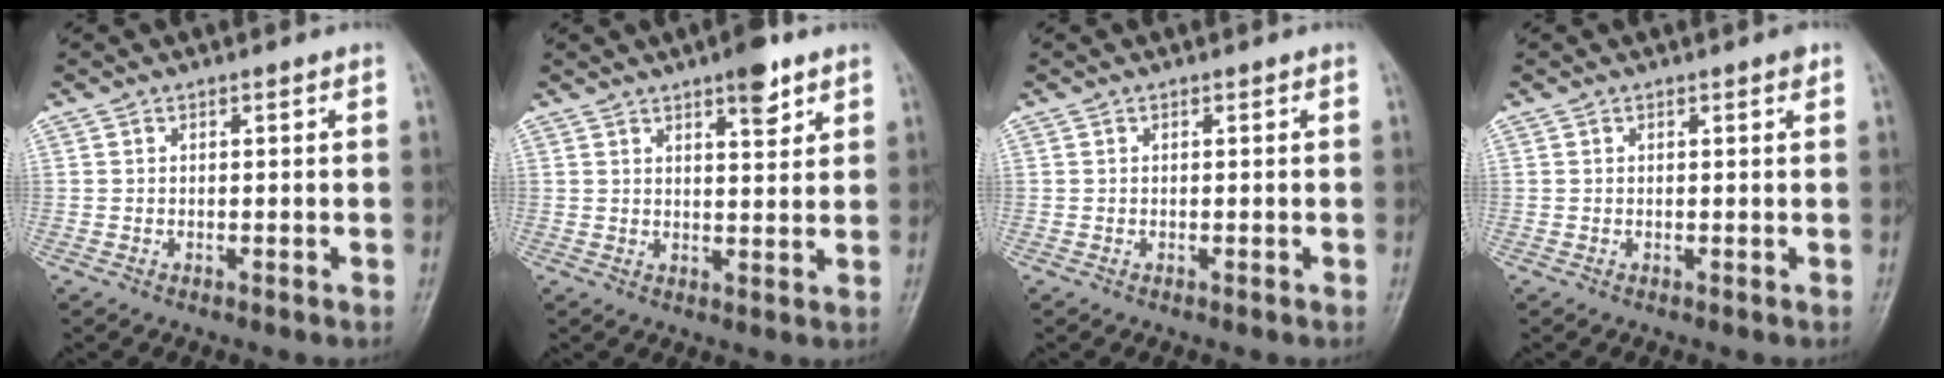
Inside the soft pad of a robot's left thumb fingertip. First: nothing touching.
{"total": 5.9, "force": [3.7, 1.9, 4.1], "torque": [-0.045, -0.019, 0.050]}
{"total": 0.0}
{"total": 0.9, "force": [0.5, 0.2, 0.7], "torque": [-0.008, 0.000, 0.005]}